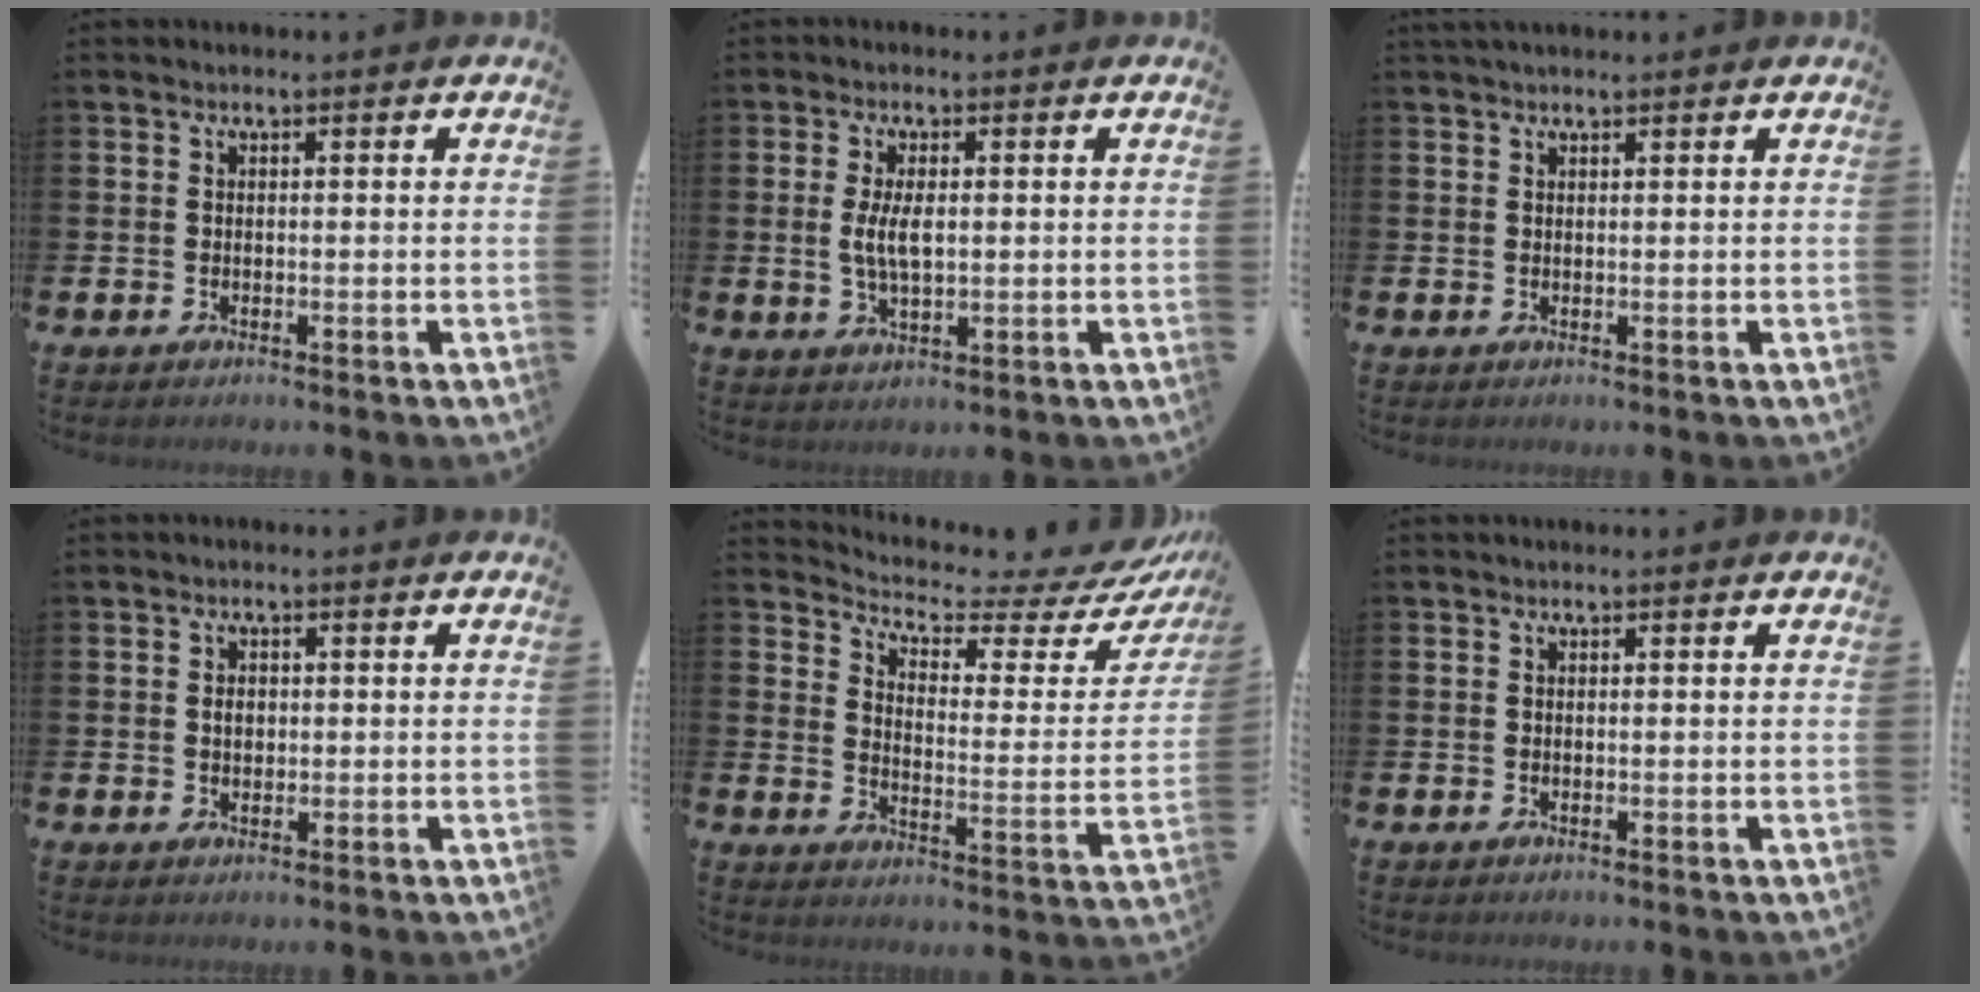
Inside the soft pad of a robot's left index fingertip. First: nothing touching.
{"total": 4.3, "force": [0.5, 1.8, 3.9], "torque": [-0.069, 0.003, 0.006]}
{"total": 1.2, "force": [1.1, 0.2, 0.4], "torque": [0.000, -0.001, 0.019]}
{"total": 1.6, "force": [0.3, 1.2, 1.0], "torque": [-0.006, 0.002, 0.000]}
{"total": 4.8, "force": [4.4, 1.1, 1.4], "torque": [-0.051, -0.045, 0.068]}
{"total": 0.0}